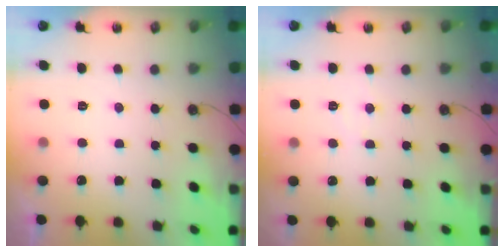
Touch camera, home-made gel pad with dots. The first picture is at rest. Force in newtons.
{"total": 3.8, "press": 3.8, "slide": 0.4}